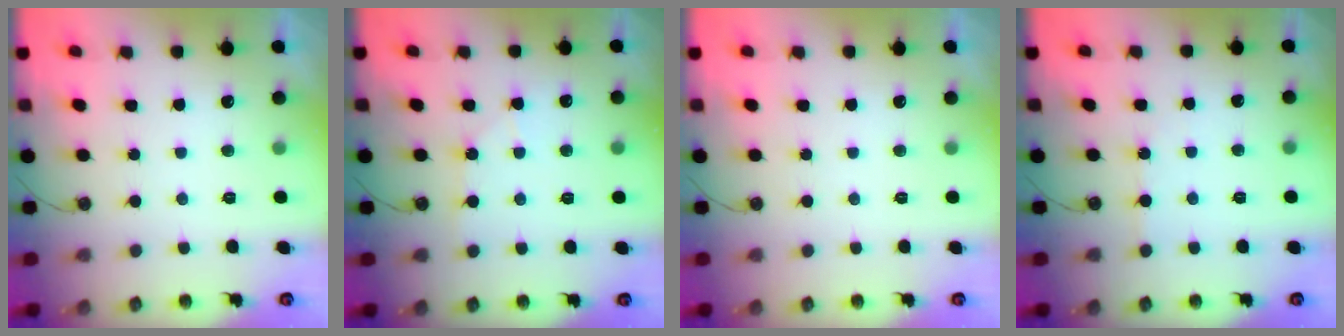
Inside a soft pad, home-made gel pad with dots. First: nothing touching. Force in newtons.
{"total": 4.9, "press": 4.9, "slide": 0.7}
{"total": 0.0}
{"total": 2.5, "press": 2.4, "slide": 0.5}